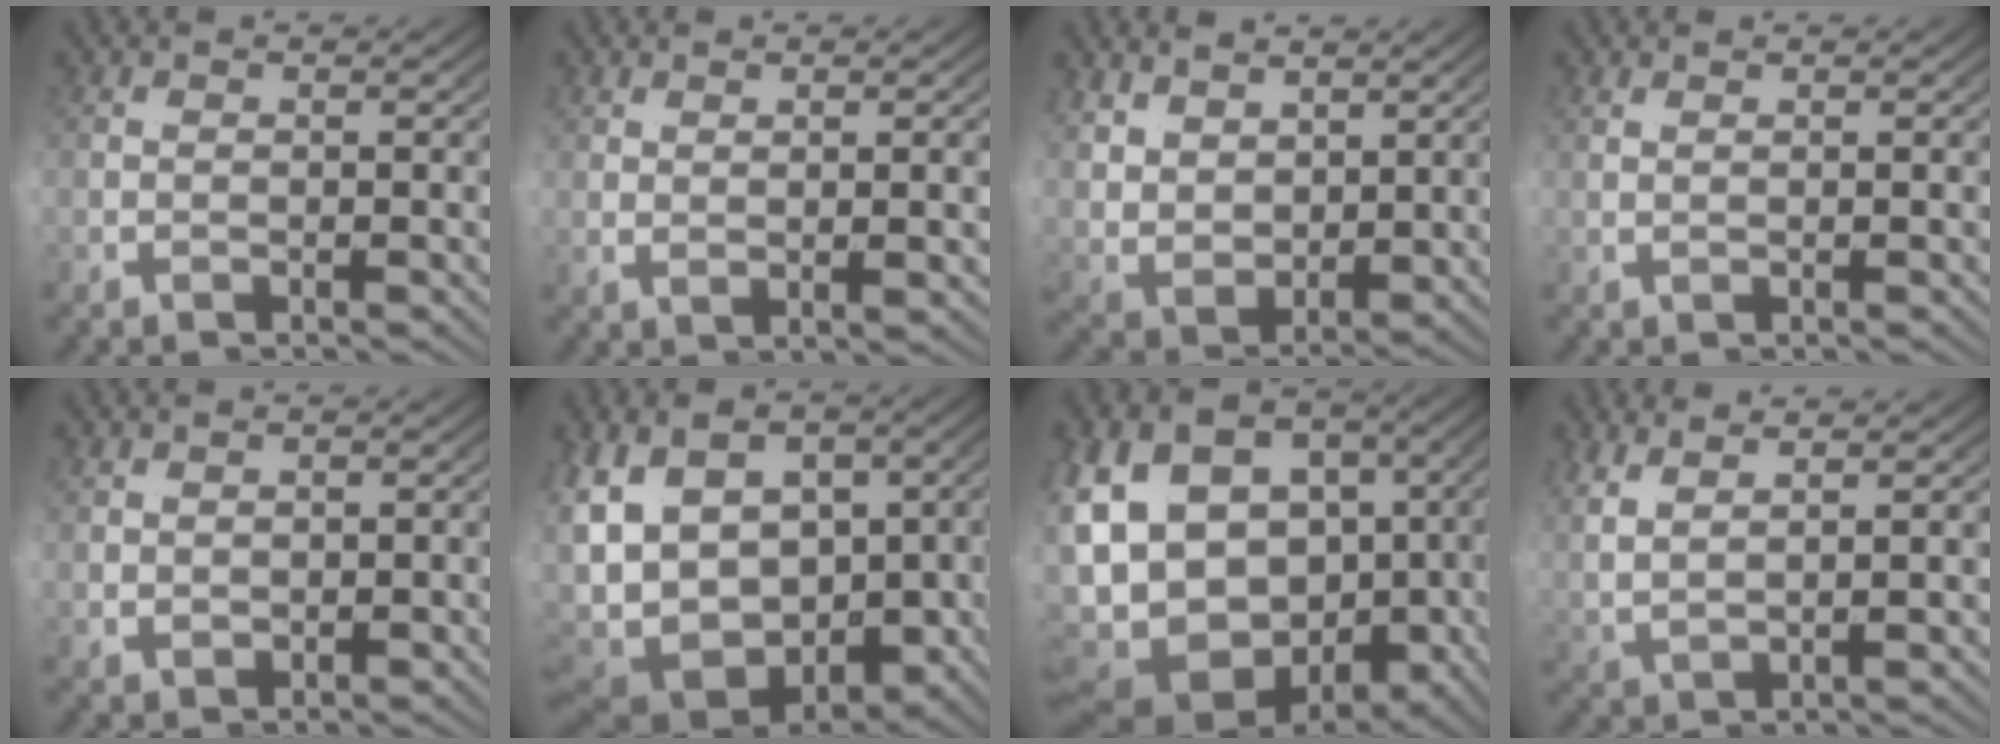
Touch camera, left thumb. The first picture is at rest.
{"total": 2.3, "force": [1.0, -2.0, 0.6], "torque": [0.003, 0.026, 0.008]}
{"total": 1.8, "force": [1.6, 0.8, 0.4], "torque": [-0.048, -0.010, 0.030]}
{"total": 1.2, "force": [0.4, -1.0, 0.4], "torque": [0.004, 0.012, 0.004]}
{"total": 1.6, "force": [0.4, 1.0, 1.1], "torque": [-0.011, 0.000, 0.012]}
{"total": 16.4, "force": [-2.4, 11.6, 11.4], "torque": [-0.211, -0.025, -0.044]}
{"total": 18.5, "force": [-1.6, 13.0, 13.1], "torque": [-0.249, -0.030, -0.023]}
{"total": 2.2, "force": [1.5, -1.1, 1.2], "torque": [-0.042, 0.010, 0.033]}